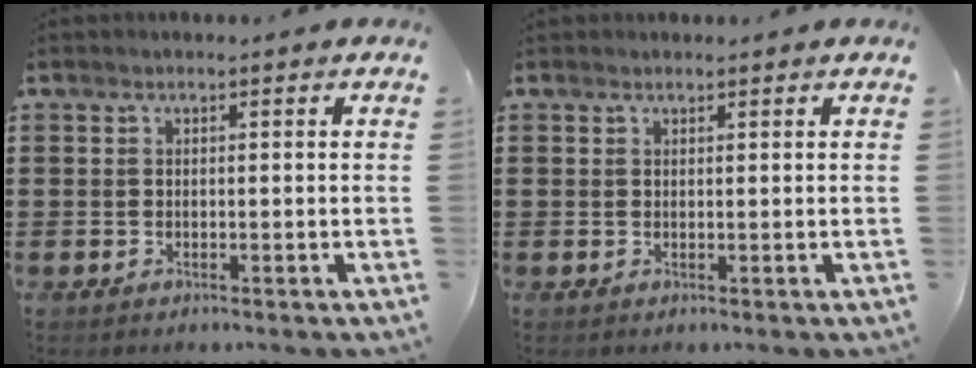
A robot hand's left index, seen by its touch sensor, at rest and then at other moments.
{"total": 0.7, "force": [0.6, 0.2, 0.1], "torque": [-0.003, 0.000, 0.013]}